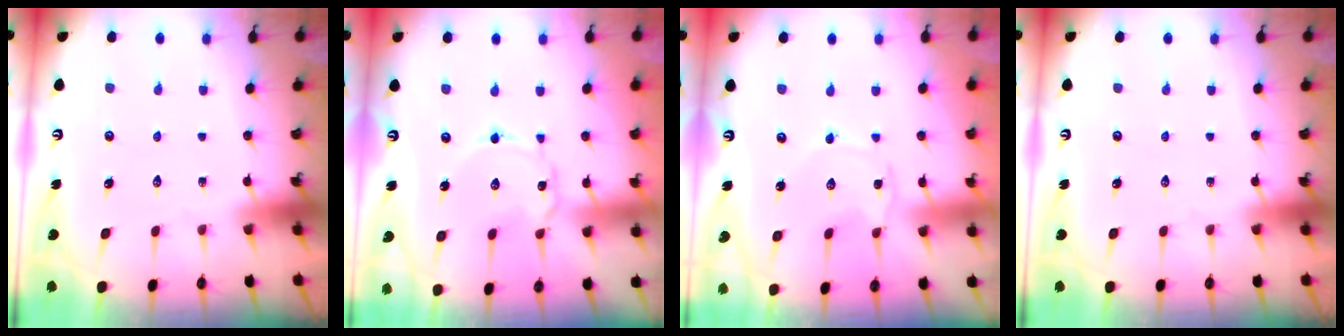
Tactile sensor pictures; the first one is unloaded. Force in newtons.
{"total": 2.2, "press": 2.2, "slide": 0.3}
{"total": 1.3, "press": 1.3, "slide": 0.2}
{"total": 0.0}